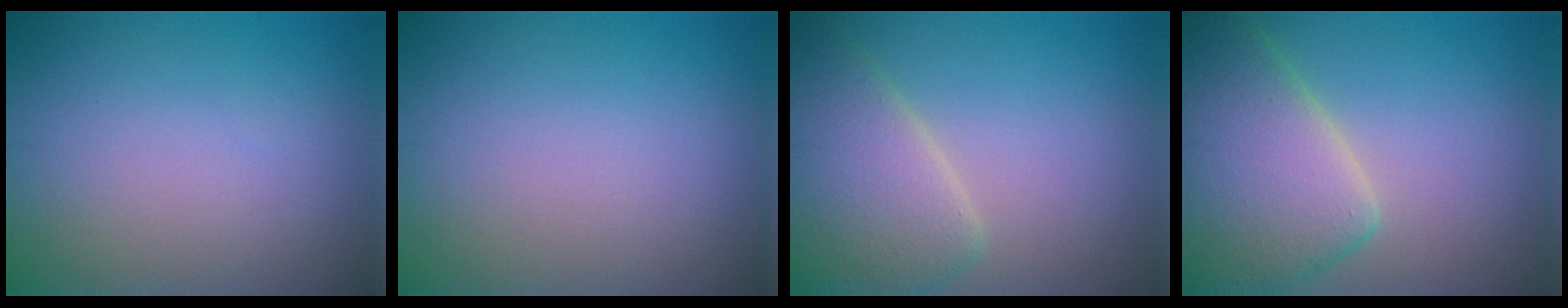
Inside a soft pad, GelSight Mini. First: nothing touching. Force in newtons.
{"total": 0.0}
{"total": 6.4, "press": 6.4, "slide": 0.5}
{"total": 10.2, "press": 10.2, "slide": 0.6}